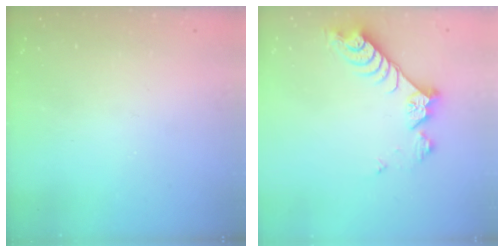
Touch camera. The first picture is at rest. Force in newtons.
{"total": 9.6, "press": 9.6, "slide": 0.6}